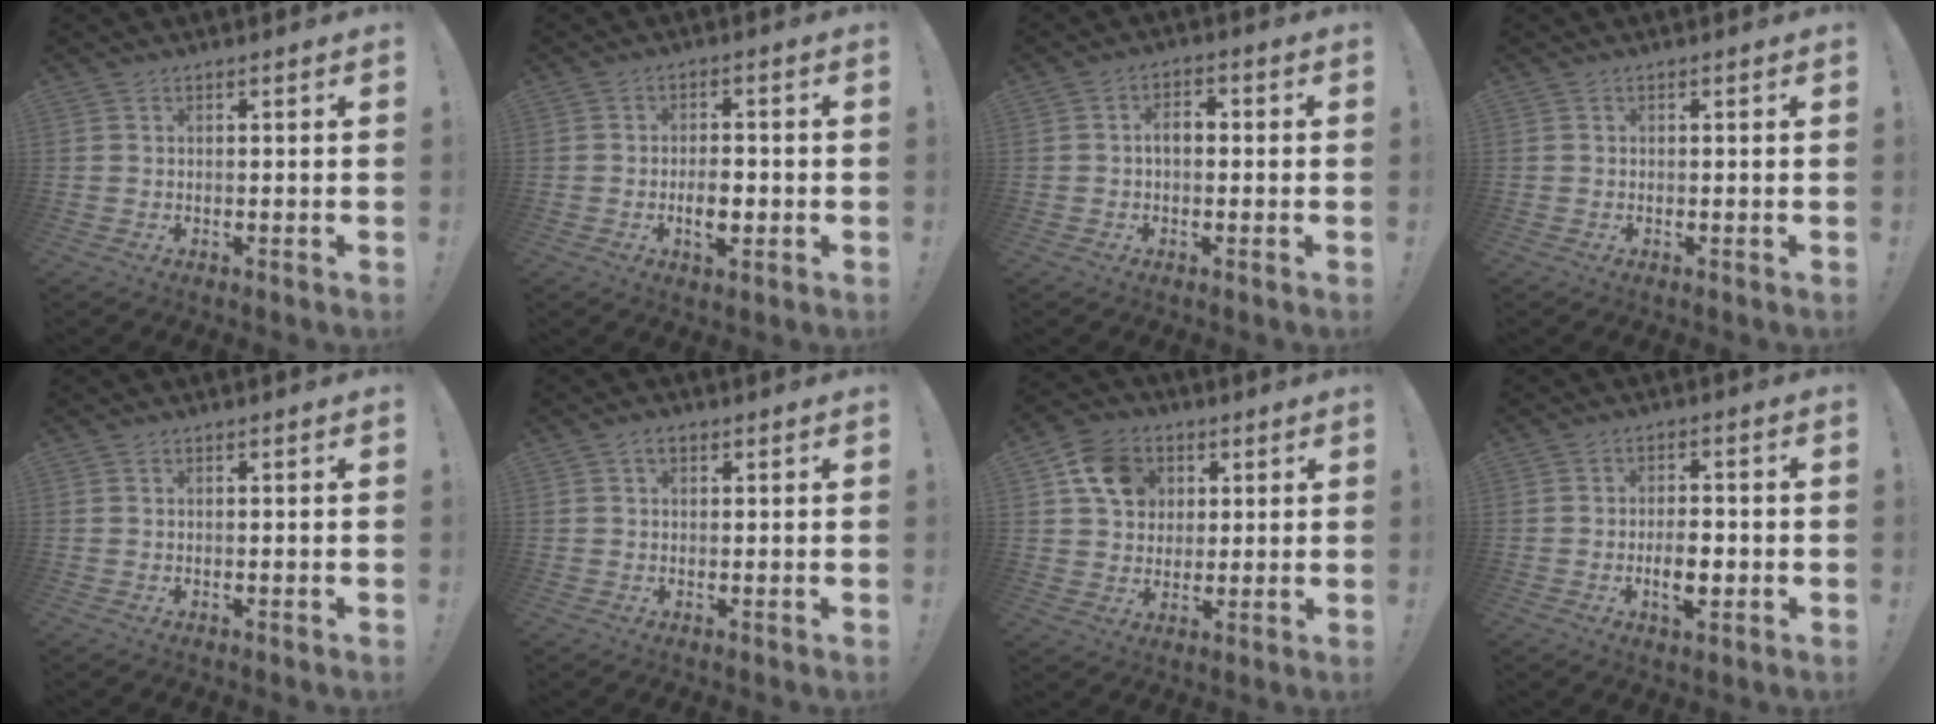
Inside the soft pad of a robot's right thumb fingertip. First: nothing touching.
{"total": 5.9, "force": [-1.7, 2.9, 4.8], "torque": [-0.077, -0.001, -0.033]}
{"total": 4.3, "force": [-0.3, 2.4, 3.6], "torque": [-0.053, 0.007, -0.012]}
{"total": 0.0}
{"total": 0.0}
{"total": 2.4, "force": [1.1, 1.4, 1.6], "torque": [-0.028, 0.003, 0.018]}
{"total": 11.9, "force": [4.4, 9.9, 5.1], "torque": [-0.075, -0.007, 0.090]}
{"total": 6.5, "force": [-1.9, 3.0, 5.5], "torque": [-0.088, 0.001, -0.036]}